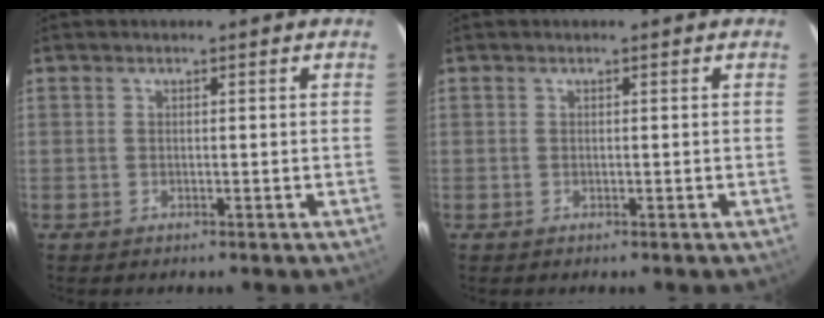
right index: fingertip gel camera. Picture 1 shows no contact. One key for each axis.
{"total": 0.0}